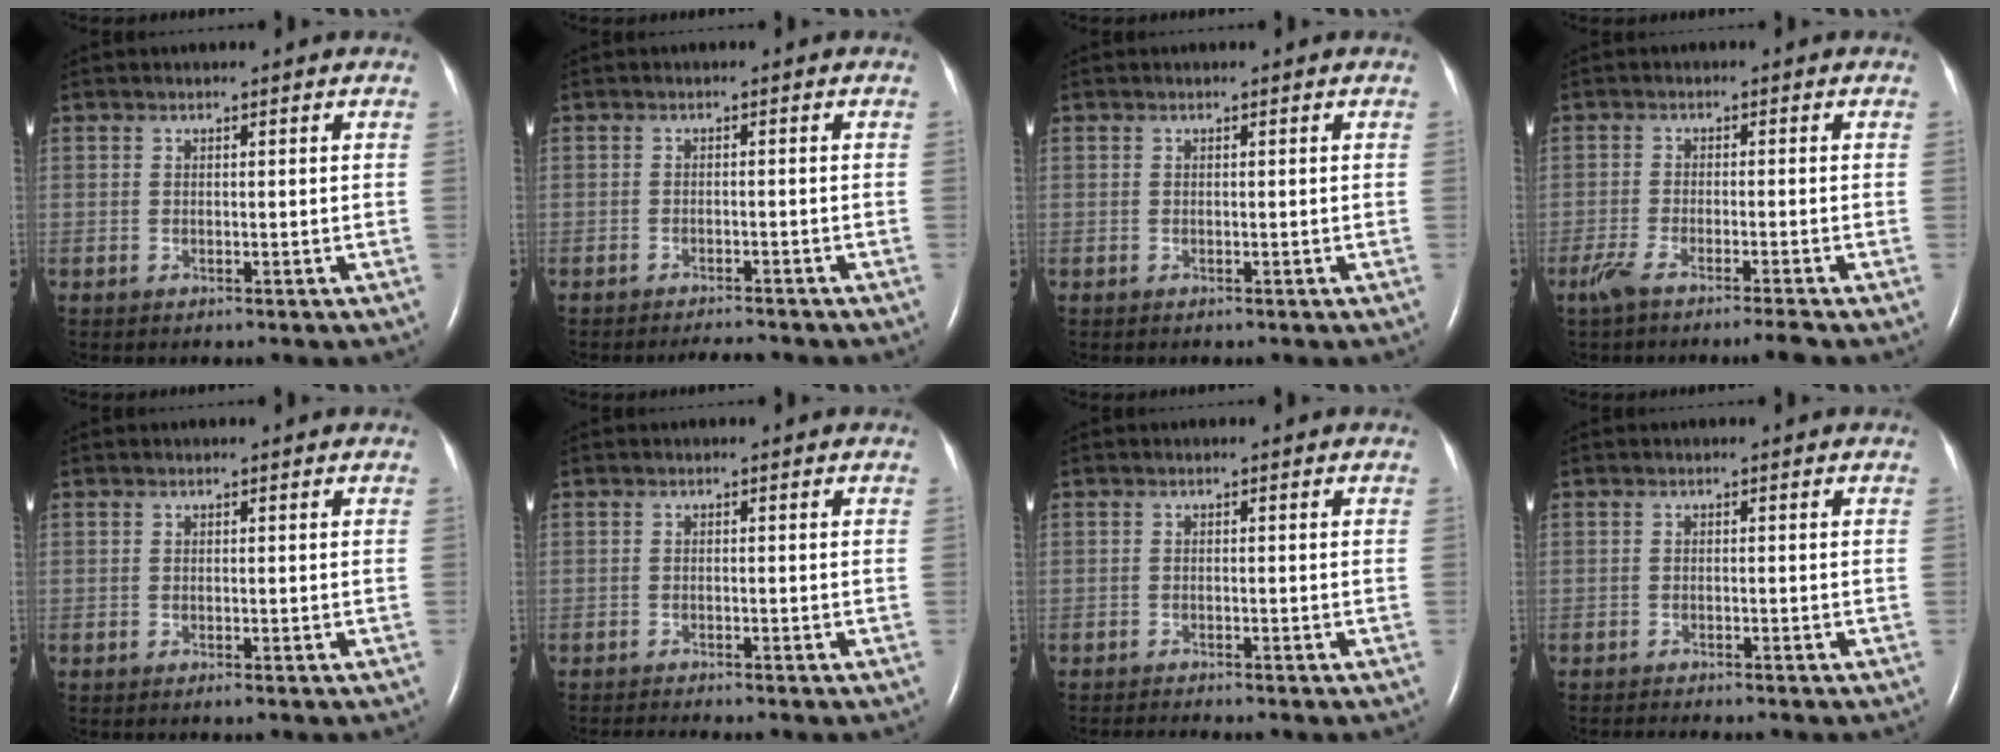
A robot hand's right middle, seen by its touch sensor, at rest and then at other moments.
{"total": 3.3, "force": [-3.1, 0.2, 1.0], "torque": [-0.017, -0.010, -0.045]}
{"total": 0.0}
{"total": 5.4, "force": [-4.2, -0.5, 3.4], "torque": [-0.059, -0.013, -0.076]}
{"total": 0.0}
{"total": 2.4, "force": [-2.2, -0.8, 0.7], "torque": [-0.014, -0.009, -0.038]}
{"total": 2.3, "force": [-2.2, -0.7, 0.6], "torque": [-0.011, -0.008, -0.036]}
{"total": 3.4, "force": [-3.1, 0.1, 1.4], "torque": [-0.019, -0.007, -0.043]}